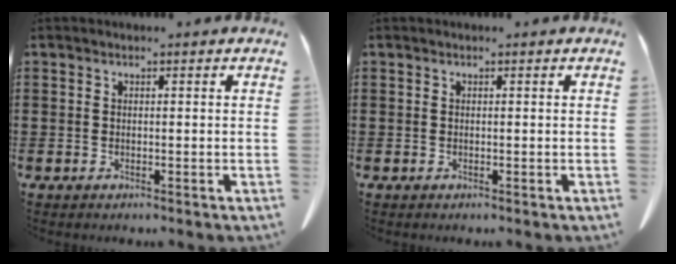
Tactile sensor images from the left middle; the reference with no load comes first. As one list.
[{"total": 0.0}]